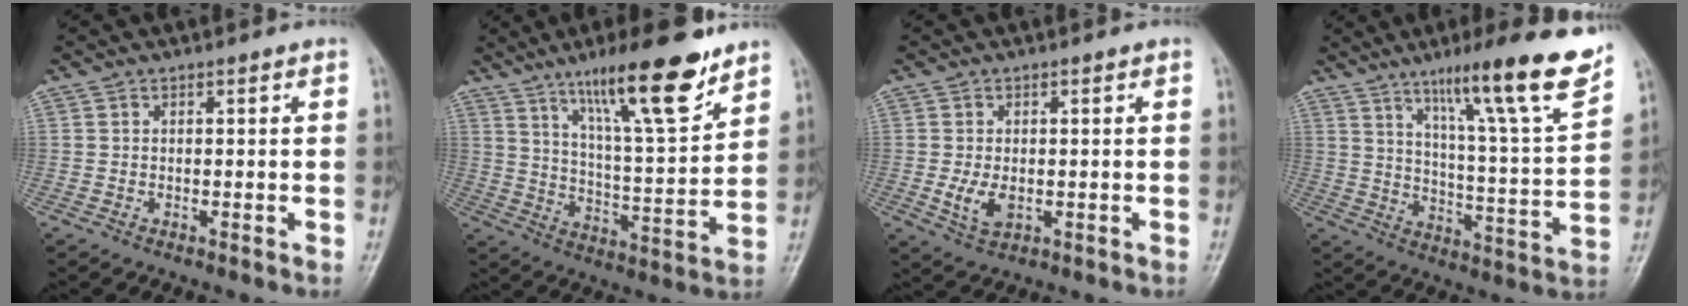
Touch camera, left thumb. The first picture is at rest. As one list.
[{"total": 17.9, "force": [11.8, 3.6, 13.0], "torque": [-0.187, -0.064, 0.198]}, {"total": 4.3, "force": [-0.6, 2.6, 3.4], "torque": [-0.065, -0.009, -0.006]}, {"total": 19.4, "force": [12.8, 1.4, 14.5], "torque": [-0.196, -0.064, 0.197]}]